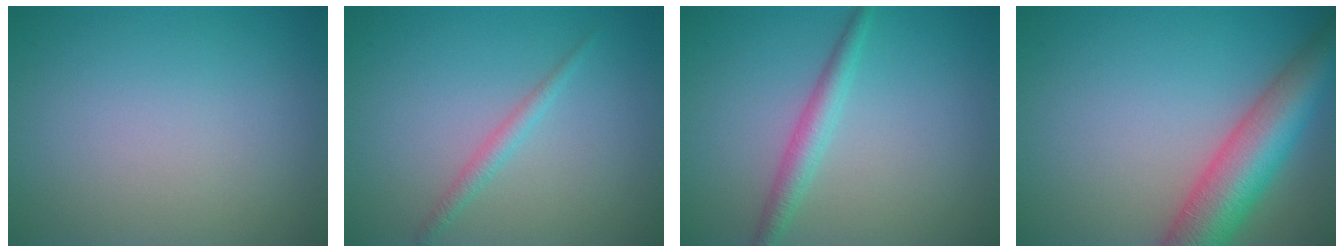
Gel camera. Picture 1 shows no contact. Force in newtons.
{"total": 1.3, "press": 1.3, "slide": 0.0}
{"total": 2.4, "press": 2.4, "slide": 0.1}
{"total": 8.2, "press": 8.2, "slide": 0.5}